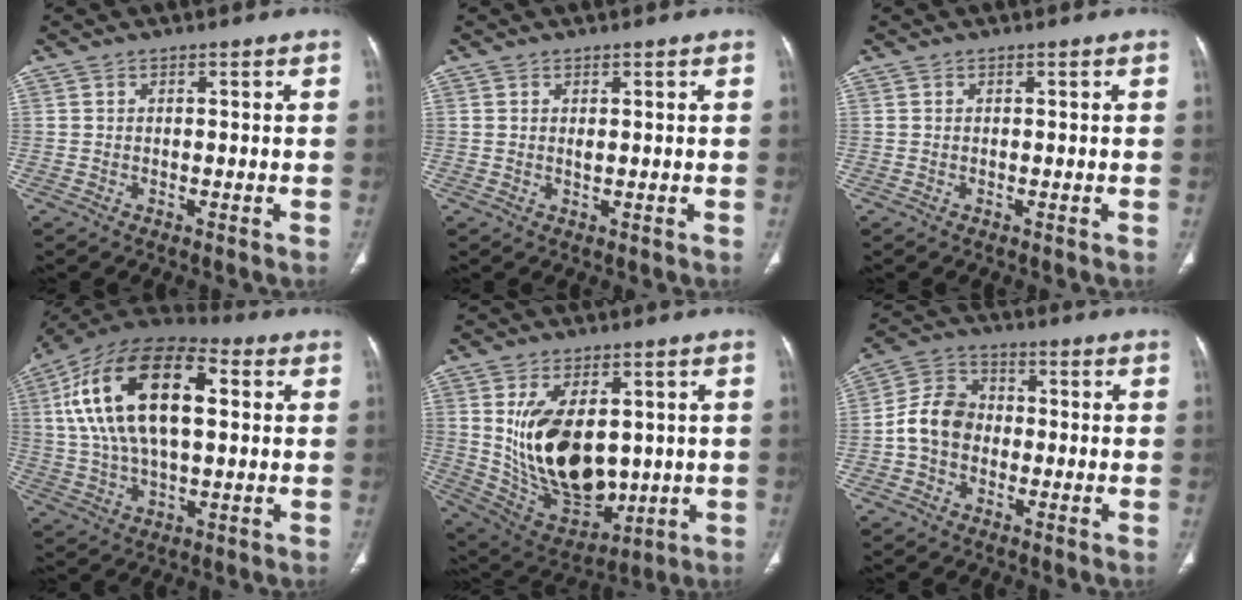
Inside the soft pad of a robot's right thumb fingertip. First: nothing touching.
{"total": 0.6, "force": [0.2, 0.3, 0.5], "torque": [-0.011, -0.003, 0.006]}
{"total": 0.0}
{"total": 23.3, "force": [4.8, 11.9, 19.5], "torque": [-0.353, 0.018, 0.073]}
{"total": 19.0, "force": [1.5, 11.5, 15.1], "torque": [-0.234, -0.016, 0.060]}
{"total": 8.7, "force": [-1.4, 7.0, 4.9], "torque": [-0.078, 0.032, -0.040]}